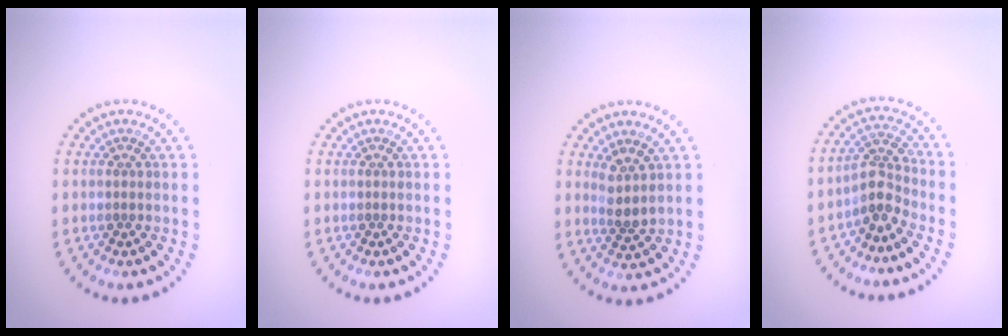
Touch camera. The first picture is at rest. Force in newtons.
{"total": 0.0}
{"total": 2.1, "press": 1.7, "slide": 1.3}
{"total": 2.8, "press": 2.1, "slide": 1.8}